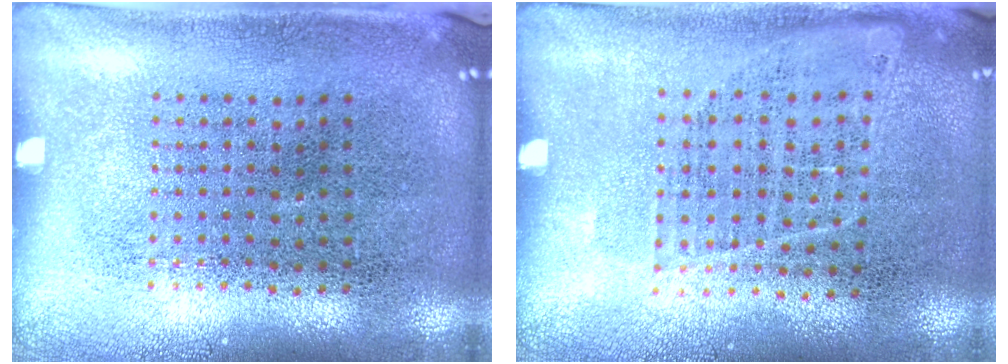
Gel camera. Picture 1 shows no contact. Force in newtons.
{"total": 0.9, "press": 0.8, "slide": 0.5}